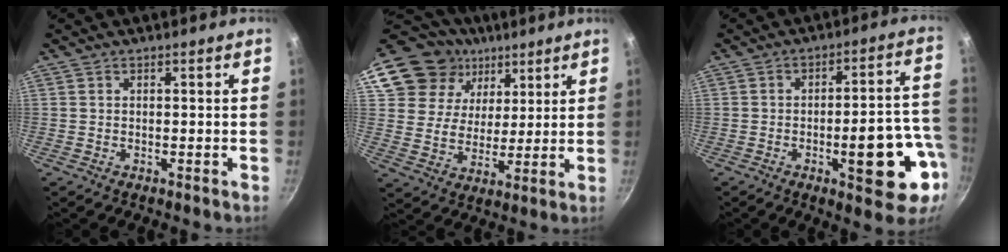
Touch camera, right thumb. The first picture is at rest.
{"total": 19.1, "force": [11.2, 14.0, 6.4], "torque": [-0.113, -0.014, 0.208]}
{"total": 15.3, "force": [-4.7, 5.2, 13.6], "torque": [-0.146, 0.033, -0.060]}